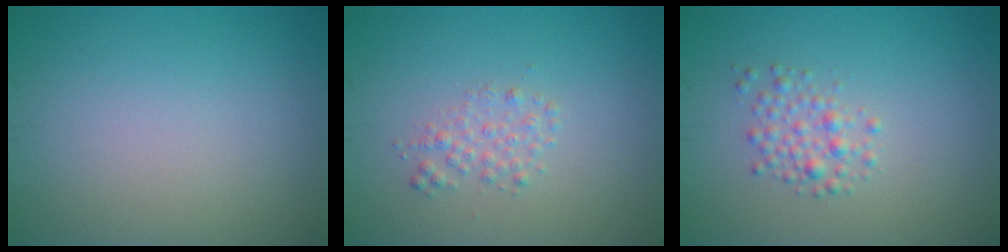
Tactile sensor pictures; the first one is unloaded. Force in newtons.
{"total": 1.5, "press": 1.5, "slide": 0.0}
{"total": 2.1, "press": 2.1, "slide": 0.1}